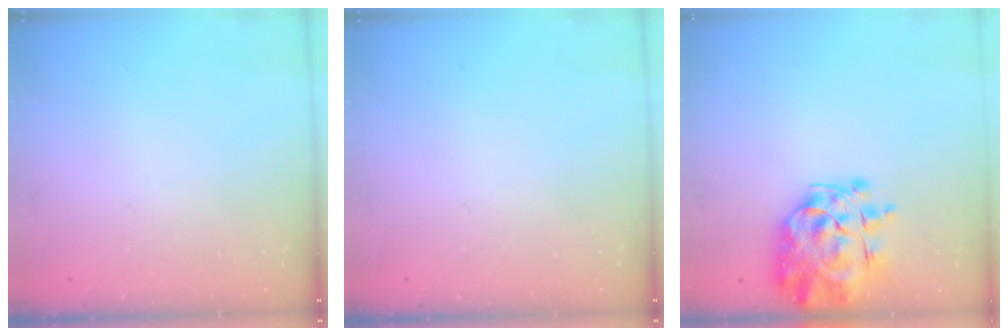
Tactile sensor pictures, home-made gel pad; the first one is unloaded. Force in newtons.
{"total": 0.0}
{"total": 13.4, "press": 12.5, "slide": 4.6}